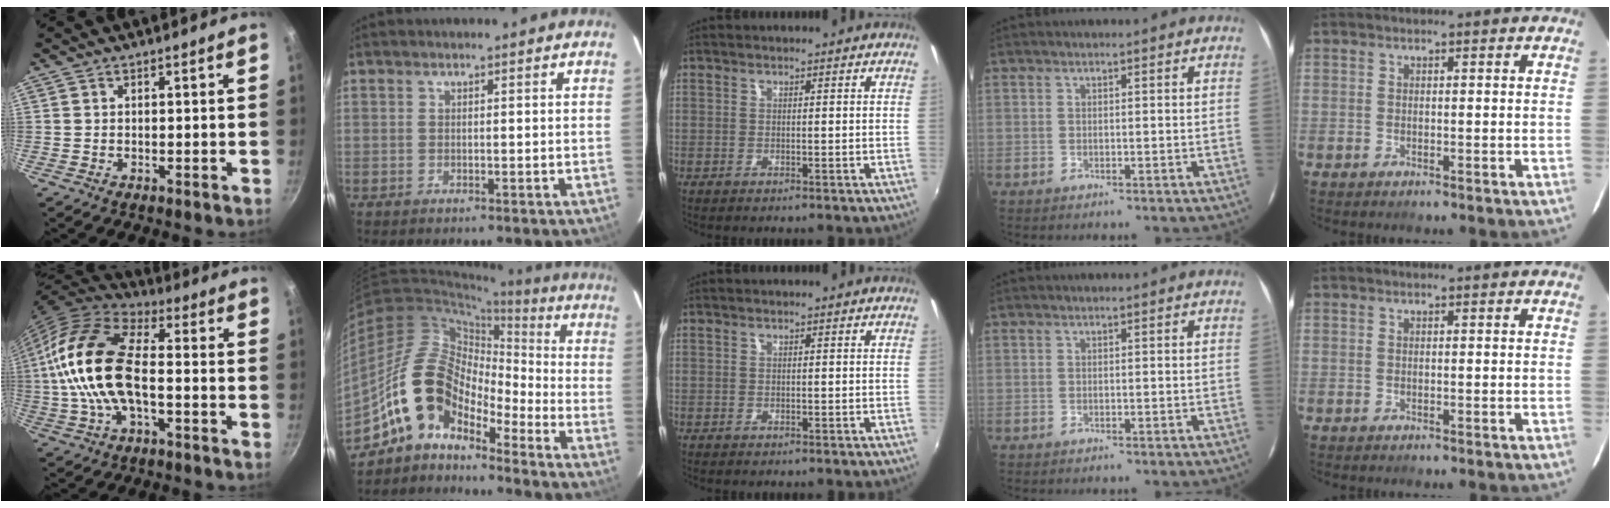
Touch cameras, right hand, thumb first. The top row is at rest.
{"thumb": {"total": 18.5, "force": [-1.1, 9.1, 16.0], "torque": [-0.302, 0.031, -0.035]}, "index": {"total": 12.0, "force": [-8.6, 6.2, 5.4], "torque": [-0.090, 0.028, -0.176]}}